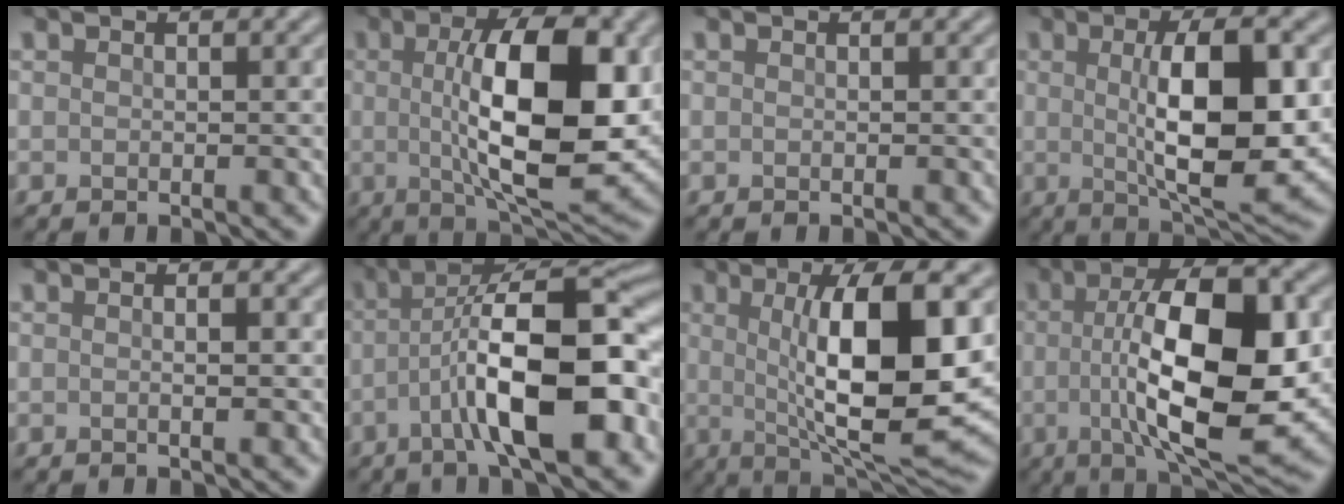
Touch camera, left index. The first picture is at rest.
{"total": 12.3, "force": [0.6, 4.3, 11.5], "torque": [-0.176, -0.002, 0.011]}
{"total": 0.0}
{"total": 10.3, "force": [0.5, 3.3, 9.8], "torque": [-0.146, -0.004, 0.012]}
{"total": 0.9, "force": [0.0, 0.1, 0.9], "torque": [-0.014, -0.001, -0.001]}
{"total": 11.5, "force": [-3.1, 3.4, 10.6], "torque": [-0.162, 0.014, -0.054]}
{"total": 11.8, "force": [0.8, 3.3, 11.3], "torque": [-0.159, -0.007, 0.018]}
{"total": 12.7, "force": [-0.4, 4.4, 11.9], "torque": [-0.184, -0.003, -0.009]}